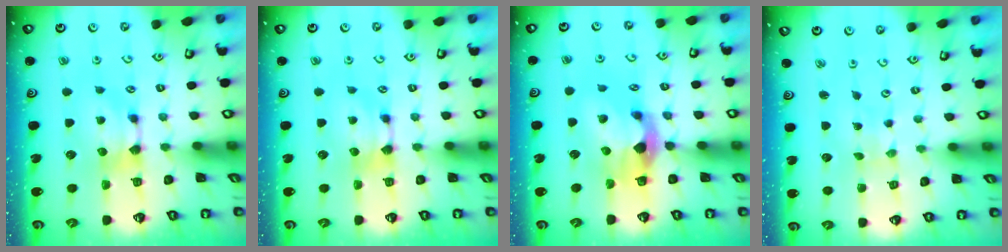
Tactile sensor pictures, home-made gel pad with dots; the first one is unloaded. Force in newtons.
{"total": 0.0}
{"total": 5.5, "press": 5.1, "slide": 2.1}
{"total": 5.5, "press": 5.5, "slide": 0.3}